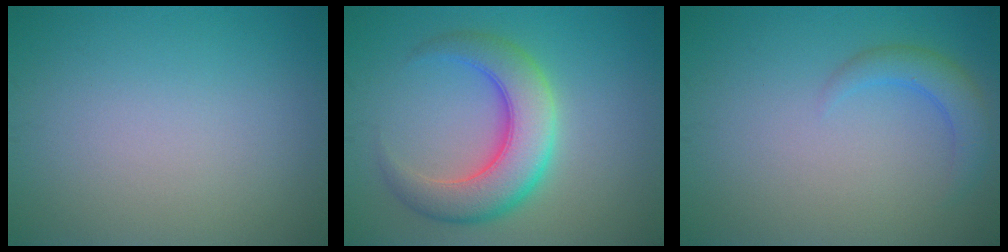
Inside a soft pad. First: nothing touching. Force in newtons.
{"total": 7.0, "press": 7.0, "slide": 0.2}
{"total": 2.6, "press": 2.5, "slide": 0.2}